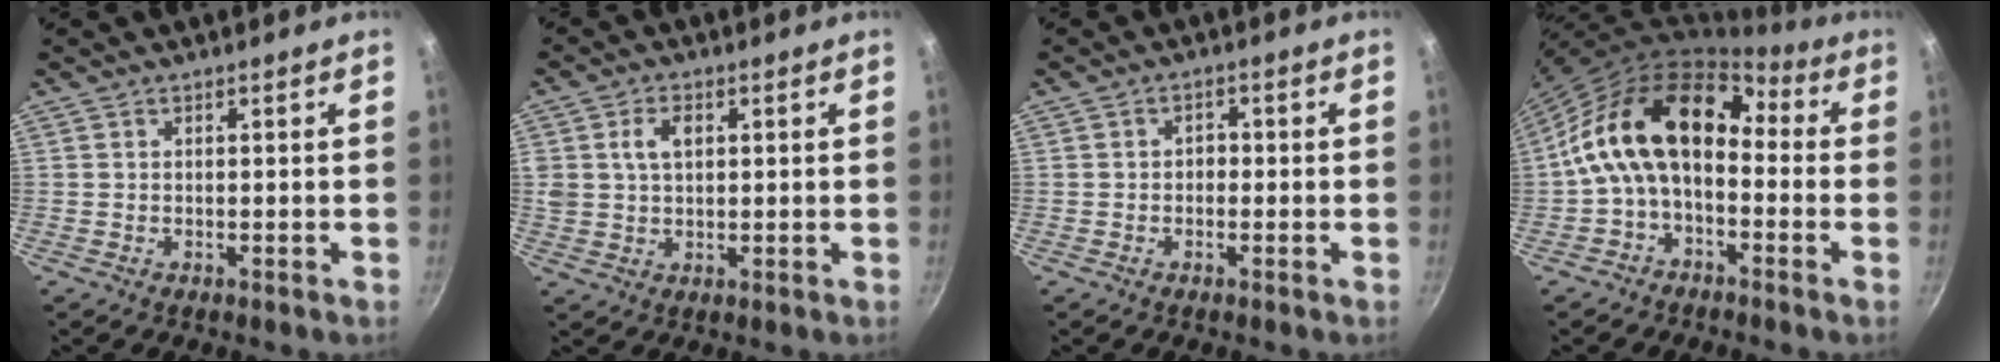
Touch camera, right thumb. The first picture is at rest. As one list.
[{"total": 5.2, "force": [1.5, 3.6, 3.5], "torque": [-0.054, -0.001, 0.029]}, {"total": 1.9, "force": [-0.4, 1.6, 1.0], "torque": [-0.009, 0.007, -0.007]}, {"total": 16.0, "force": [-0.9, 10.2, 12.3], "torque": [-0.198, 0.052, -0.035]}]